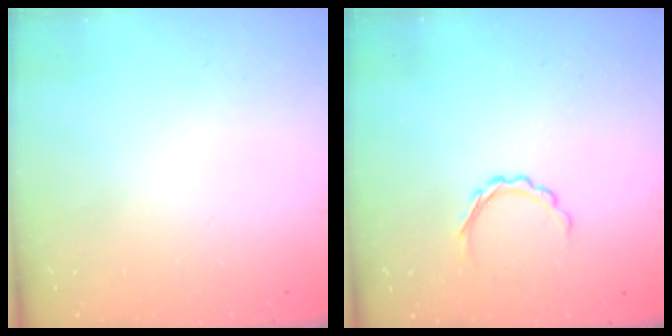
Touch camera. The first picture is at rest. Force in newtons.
{"total": 4.4, "press": 4.2, "slide": 1.2}